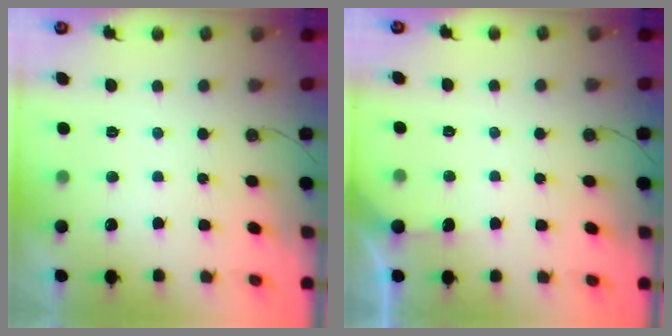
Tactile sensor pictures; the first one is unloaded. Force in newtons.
{"total": 3.0, "press": 3.0, "slide": 0.3}